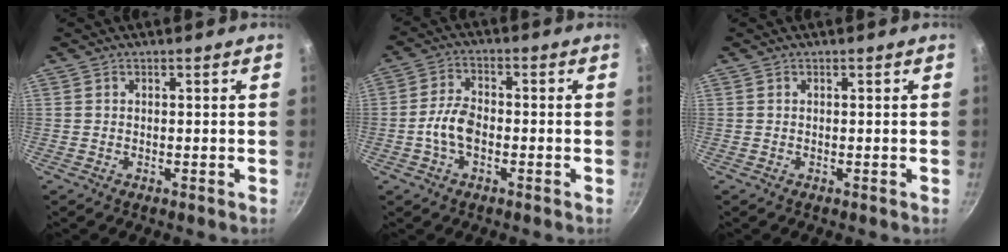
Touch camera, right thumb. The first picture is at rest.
{"total": 6.1, "force": [-1.6, 3.6, 4.7], "torque": [-0.088, 0.023, -0.037]}
{"total": 0.0}